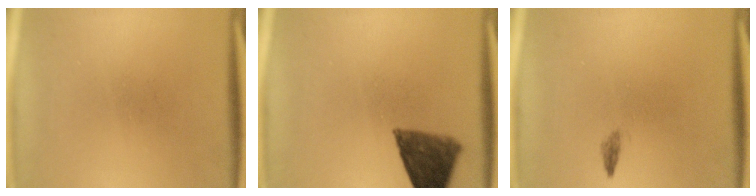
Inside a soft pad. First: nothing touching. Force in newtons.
{"total": 9.4}
{"total": 0.8}